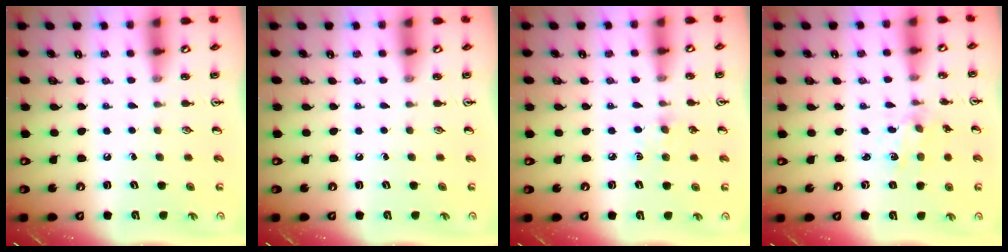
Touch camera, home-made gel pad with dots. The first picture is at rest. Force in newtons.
{"total": 0.0}
{"total": 5.6, "press": 5.5, "slide": 0.9}
{"total": 1.1, "press": 1.0, "slide": 0.3}